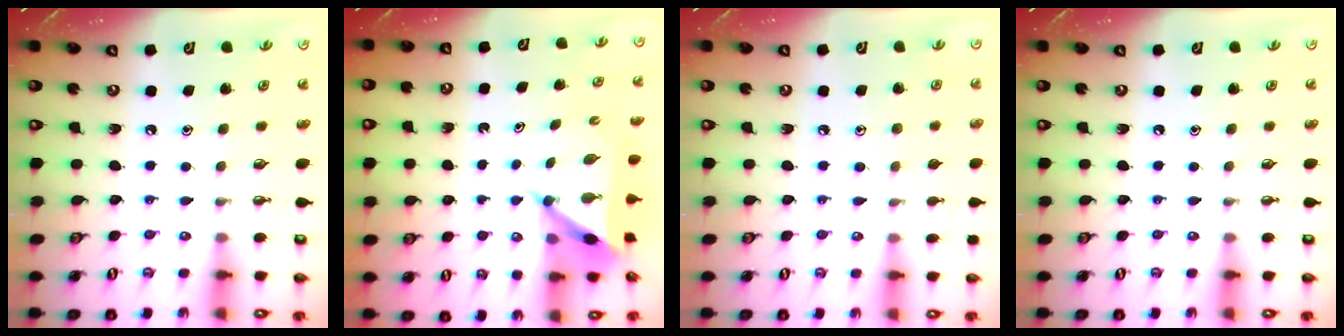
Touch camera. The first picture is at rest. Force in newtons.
{"total": 5.7, "press": 5.7, "slide": 0.6}
{"total": 4.8, "press": 4.8, "slide": 0.5}
{"total": 0.0}